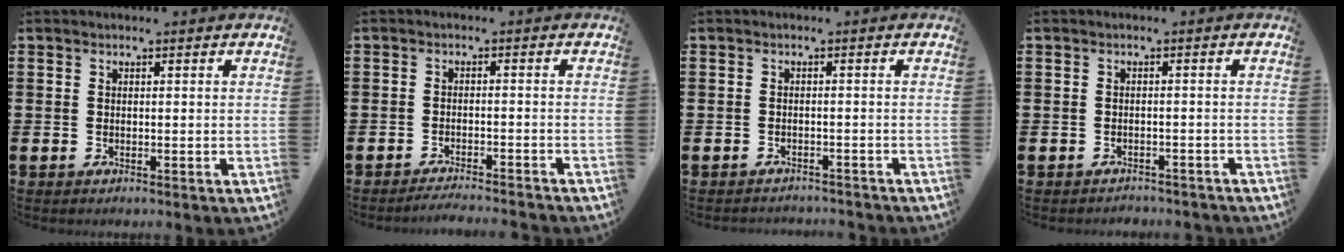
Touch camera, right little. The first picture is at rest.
{"total": 1.8, "force": [-1.7, -0.2, 0.3], "torque": [-0.005, 0.004, -0.034]}
{"total": 1.1, "force": [-1.1, 0.0, -0.1], "torque": [-0.003, 0.002, -0.022]}
{"total": 1.1, "force": [-1.1, 0.1, -0.1], "torque": [-0.002, 0.002, -0.024]}